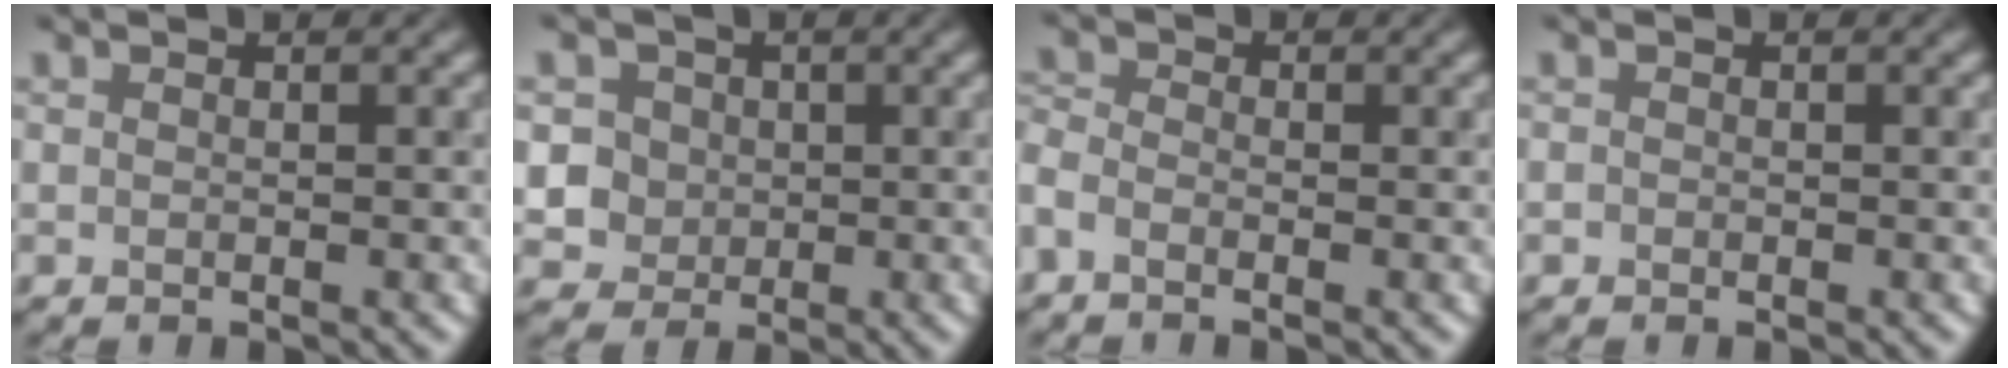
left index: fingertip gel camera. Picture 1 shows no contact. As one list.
[{"total": 5.1, "force": [-0.3, 5.0, 0.9], "torque": [-0.011, 0.021, -0.010]}, {"total": 1.7, "force": [-1.5, 0.6, 0.4], "torque": [-0.011, -0.002, -0.039]}, {"total": 0.5, "force": [-0.4, 0.1, -0.3], "torque": [0.009, -0.001, -0.006]}]